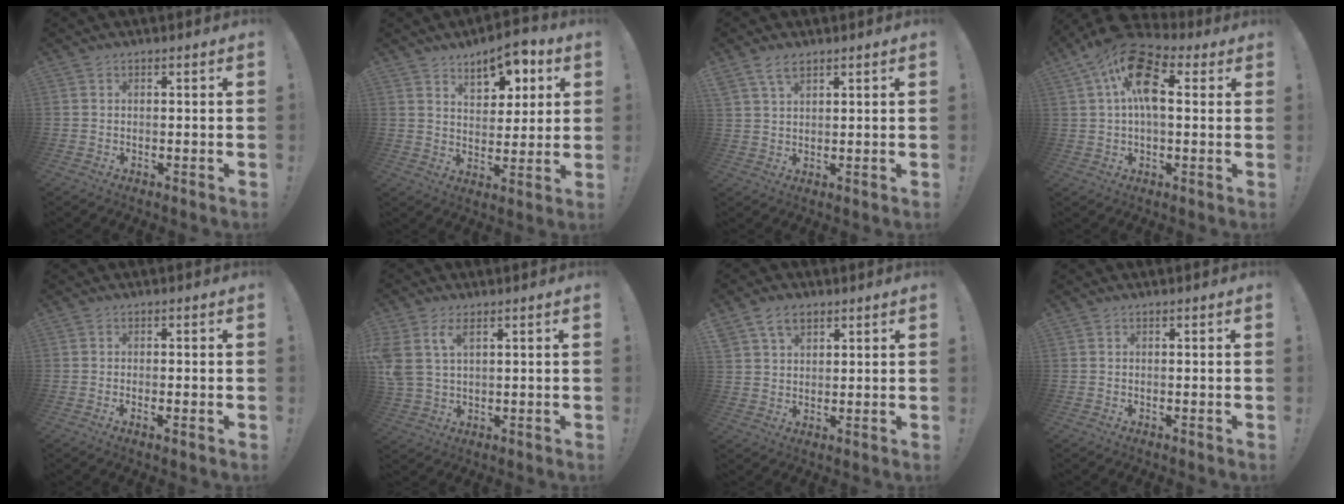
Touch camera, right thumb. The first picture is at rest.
{"total": 10.5, "force": [6.3, 5.8, 6.0], "torque": [-0.072, -0.034, 0.112]}
{"total": 5.0, "force": [3.1, 2.6, 2.8], "torque": [-0.056, -0.007, 0.061]}
{"total": 17.0, "force": [5.5, 9.1, 13.3], "torque": [-0.215, -0.010, 0.095]}
{"total": 1.8, "force": [-0.5, 0.0, 1.7], "torque": [-0.033, -0.001, -0.007]}
{"total": 7.5, "force": [3.5, 4.3, 5.0], "torque": [-0.102, -0.010, 0.067]}
{"total": 6.6, "force": [3.9, 4.2, 3.2], "torque": [-0.052, -0.009, 0.074]}
{"total": 0.0}